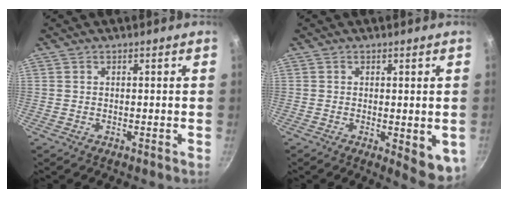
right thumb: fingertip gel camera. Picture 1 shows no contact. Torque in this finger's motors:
{"motor_torque": [-0.51, 0.77, -0.02, -0.07, 0.06]}